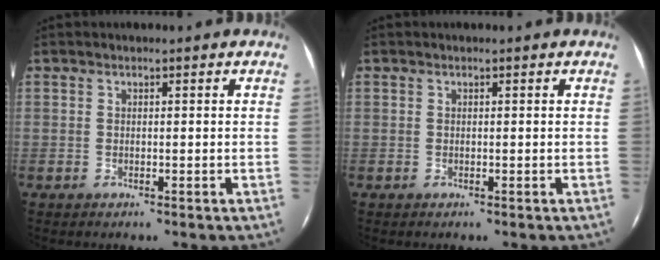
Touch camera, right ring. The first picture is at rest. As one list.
[{"total": 0.0}]